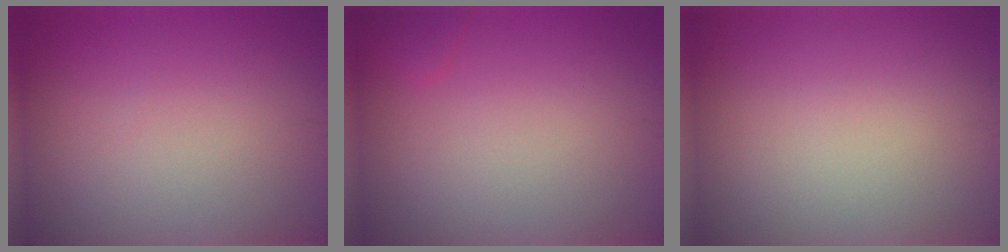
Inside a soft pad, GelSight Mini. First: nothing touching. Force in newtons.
{"total": 0.8, "press": 0.8, "slide": 0.1}
{"total": 0.0}